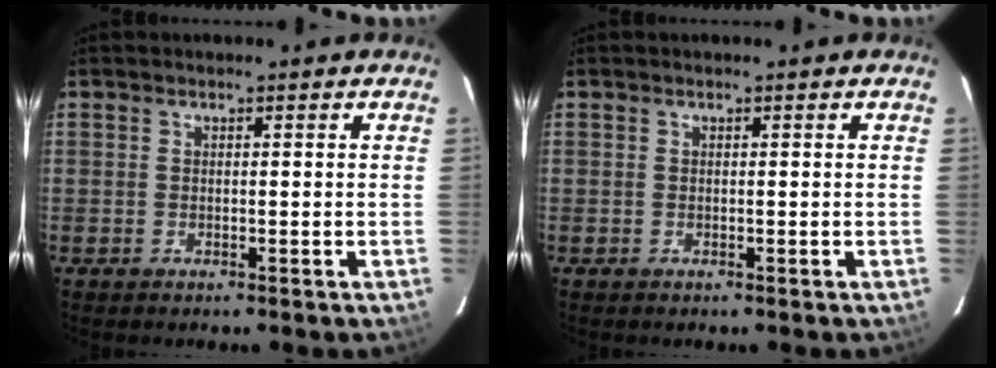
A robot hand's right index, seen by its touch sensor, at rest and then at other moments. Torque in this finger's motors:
{"motor_torque": [0.03, 0.03, 0.00, 0.00]}